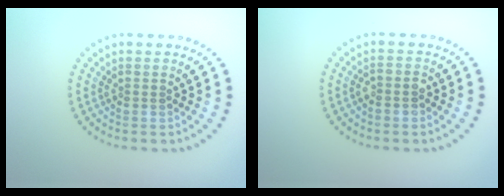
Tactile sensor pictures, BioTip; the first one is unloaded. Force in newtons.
{"total": 1.5, "press": 1.3, "slide": 0.7}